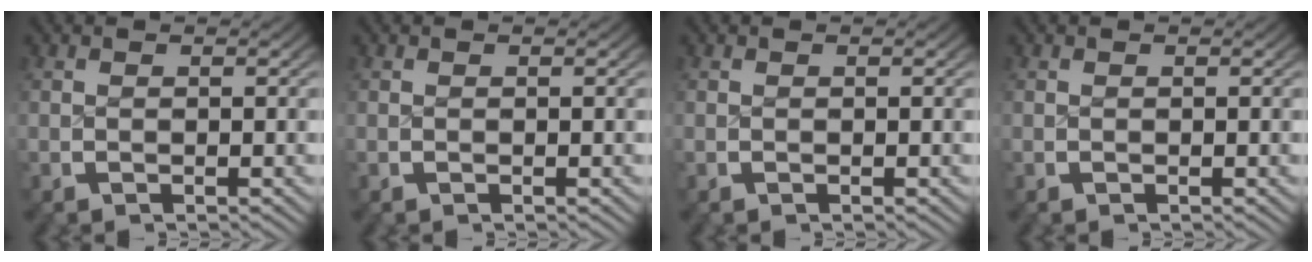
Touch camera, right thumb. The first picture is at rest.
{"total": 0.0}
{"total": 0.0}
{"total": 0.0}